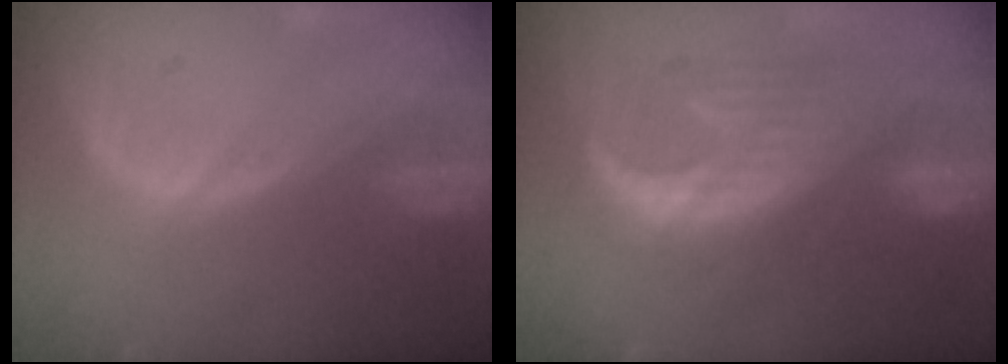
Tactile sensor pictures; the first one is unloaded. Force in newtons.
{"total": 9.1, "press": 9.1, "slide": 0.5}